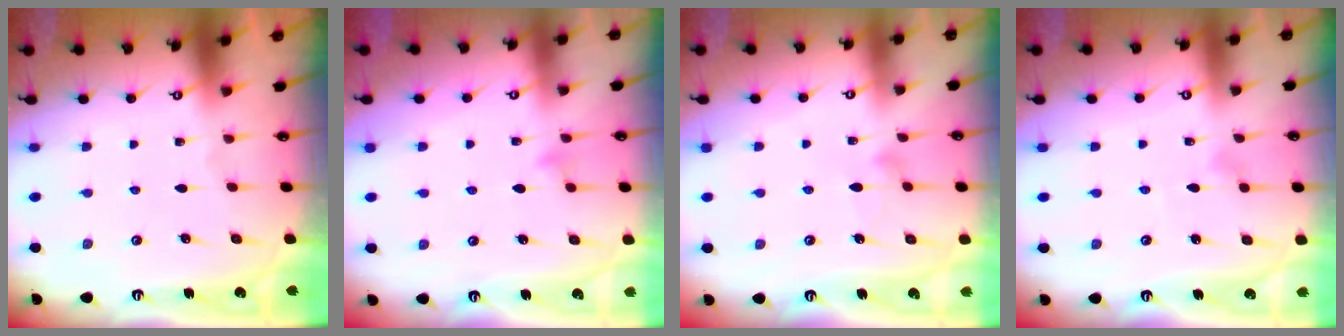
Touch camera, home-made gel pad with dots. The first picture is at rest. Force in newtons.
{"total": 4.9, "press": 4.9, "slide": 0.6}
{"total": 7.7, "press": 7.7, "slide": 0.4}
{"total": 3.9, "press": 3.8, "slide": 0.3}